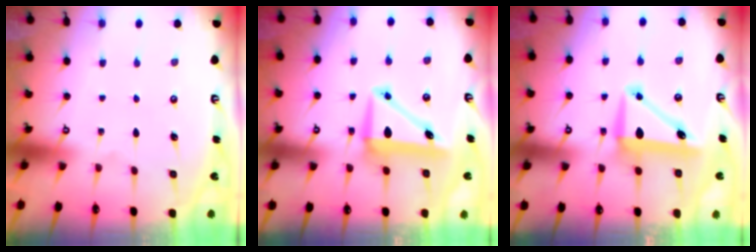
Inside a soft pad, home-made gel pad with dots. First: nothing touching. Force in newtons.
{"total": 8.5, "press": 8.2, "slide": 1.9}
{"total": 8.8, "press": 8.6, "slide": 1.7}